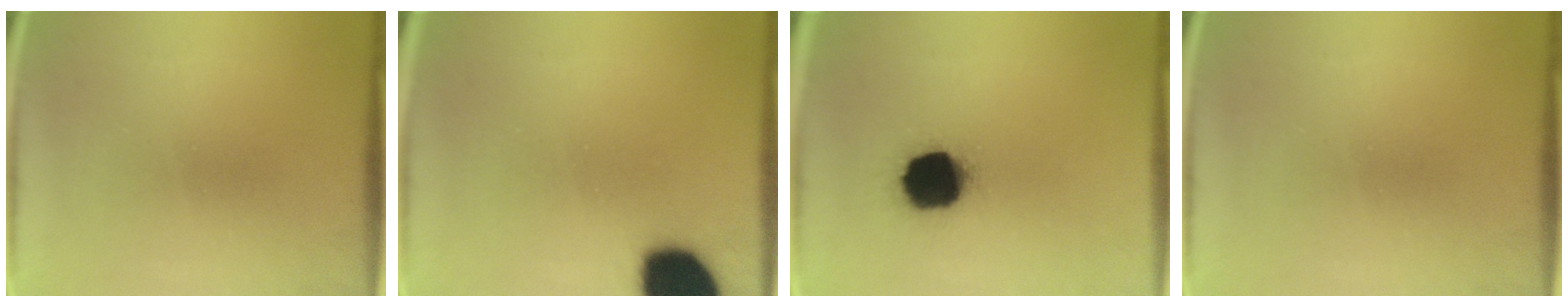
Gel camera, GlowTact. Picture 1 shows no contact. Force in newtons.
{"total": 18.0}
{"total": 16.4}
{"total": 0.0}